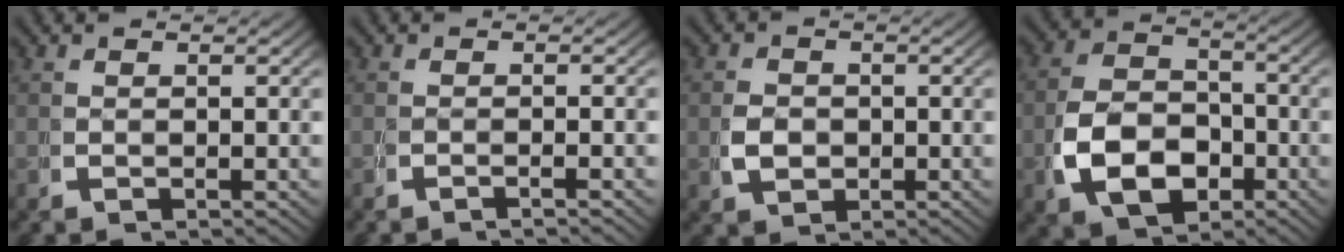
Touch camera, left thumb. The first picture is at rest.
{"total": 1.0, "force": [-0.6, -0.2, 0.8], "torque": [-0.013, 0.008, -0.016]}
{"total": 3.0, "force": [-0.3, 2.4, 1.8], "torque": [-0.039, -0.012, 0.001]}
{"total": 9.3, "force": [-1.8, 6.8, 6.1], "torque": [-0.129, -0.032, -0.015]}